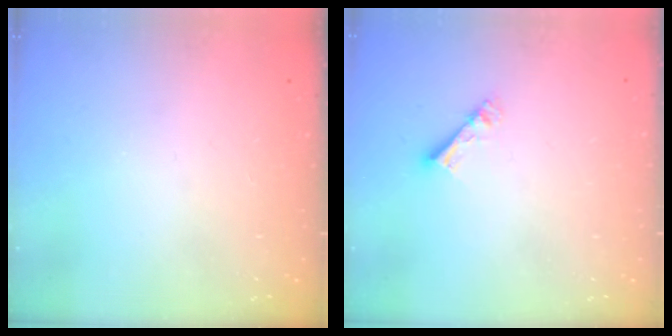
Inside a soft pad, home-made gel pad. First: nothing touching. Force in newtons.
{"total": 4.6, "press": 4.6, "slide": 0.4}